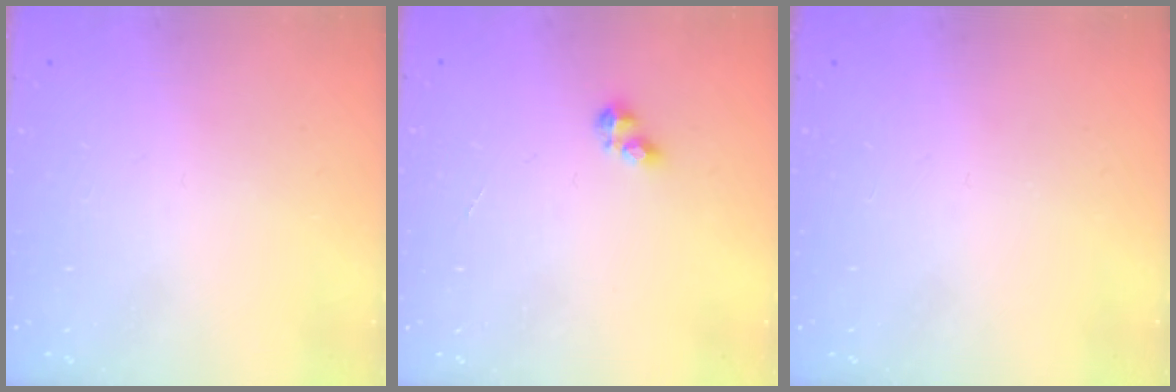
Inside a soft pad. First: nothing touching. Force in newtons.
{"total": 3.0, "press": 2.9, "slide": 0.5}
{"total": 0.0}